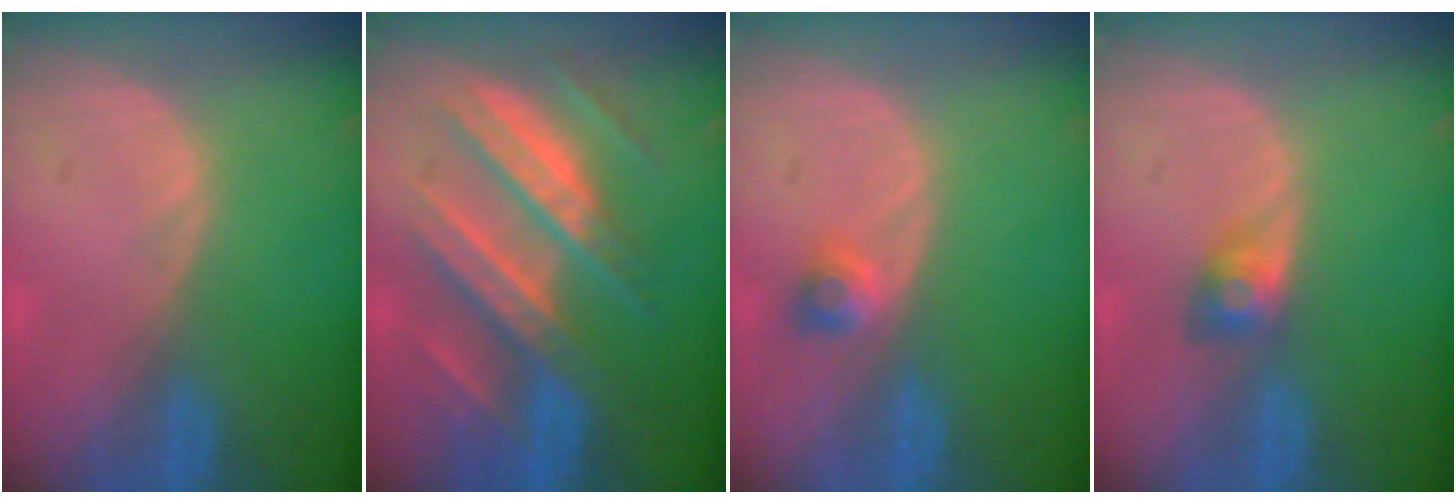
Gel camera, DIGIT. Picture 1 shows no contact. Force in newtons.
{"total": 10.8, "press": 10.7, "slide": 1.1}
{"total": 2.4, "press": 2.1, "slide": 1.2}
{"total": 2.8, "press": 2.6, "slide": 1.1}